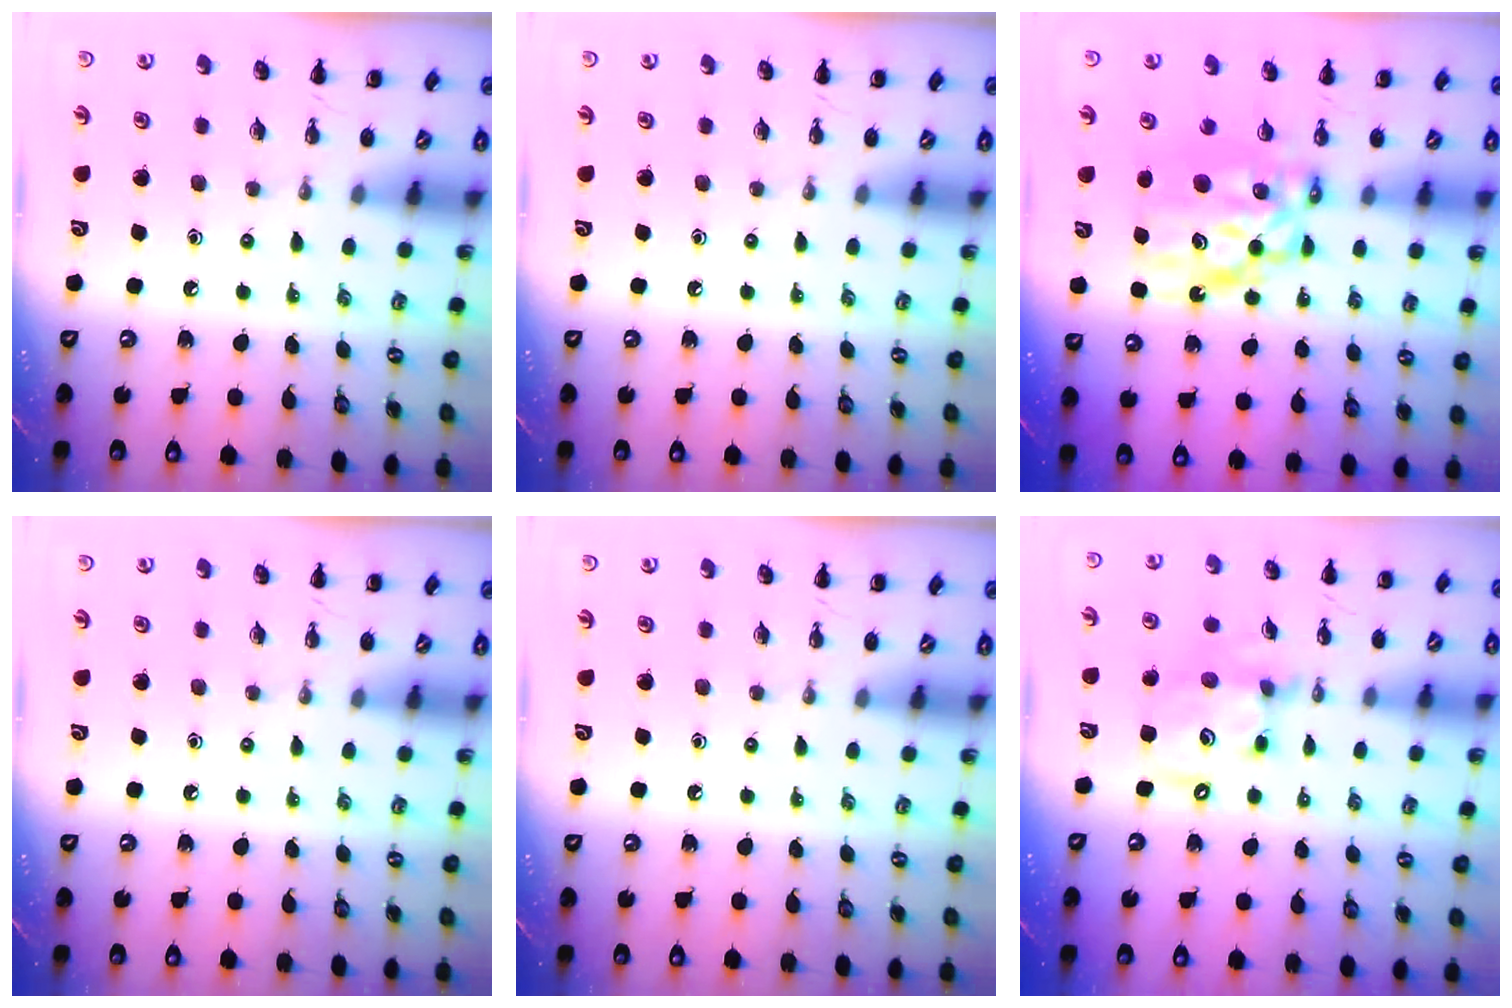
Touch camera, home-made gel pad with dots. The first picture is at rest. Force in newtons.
{"total": 0.0}
{"total": 9.7, "press": 9.4, "slide": 2.5}
{"total": 0.0}
{"total": 0.0}
{"total": 12.6, "press": 12.3, "slide": 2.6}